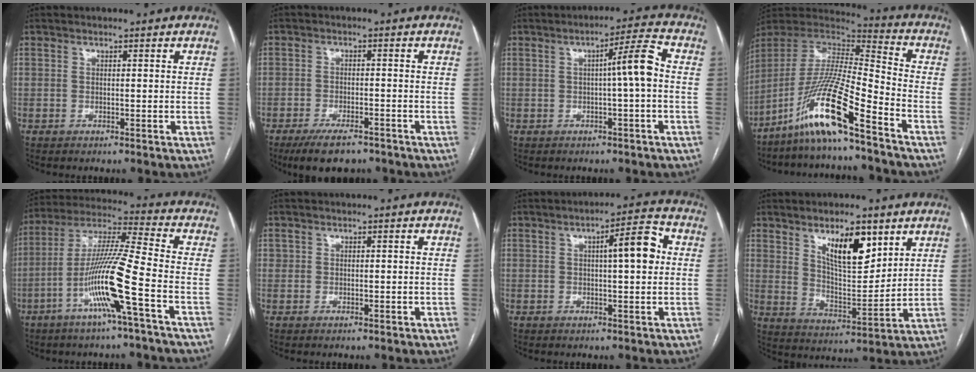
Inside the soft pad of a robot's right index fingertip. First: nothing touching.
{"total": 7.1, "force": [-5.4, 2.5, 3.9], "torque": [-0.066, -0.006, -0.089]}
{"total": 5.7, "force": [-0.1, -0.3, 5.7], "torque": [-0.085, 0.013, -0.003]}
{"total": 16.5, "force": [-10.8, -0.1, 12.5], "torque": [-0.257, -0.014, -0.206]}
{"total": 13.7, "force": [-5.1, -1.0, 12.6], "torque": [-0.249, 0.001, -0.103]}
{"total": 0.9, "force": [0.2, 0.8, 0.3], "torque": [-0.004, 0.005, 0.005]}
{"total": 7.0, "force": [1.2, 1.3, 6.8], "torque": [-0.097, 0.018, 0.014]}
{"total": 11.0, "force": [6.2, 3.5, 8.4], "torque": [-0.145, -0.004, 0.115]}